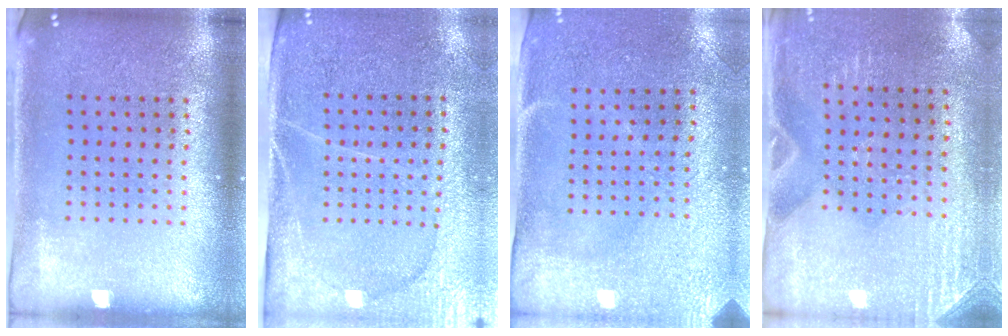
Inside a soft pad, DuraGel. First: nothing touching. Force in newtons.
{"total": 3.0, "press": 2.8, "slide": 1.1}
{"total": 2.9, "press": 2.4, "slide": 1.6}
{"total": 2.8, "press": 2.5, "slide": 1.3}